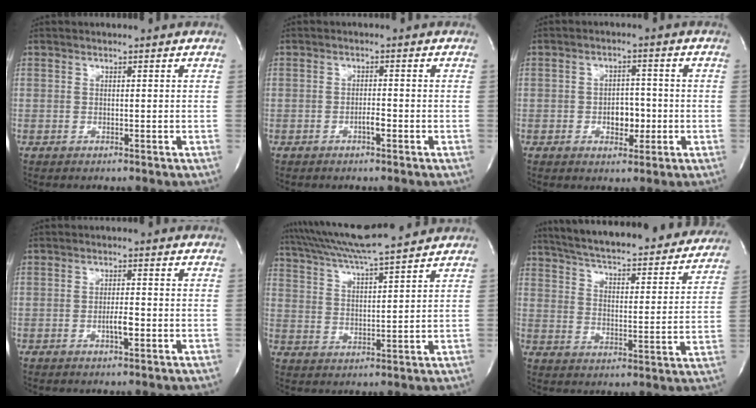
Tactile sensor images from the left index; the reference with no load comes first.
{"total": 1.5, "force": [-1.0, 0.2, 1.2], "torque": [-0.024, -0.002, -0.017]}
{"total": 4.1, "force": [-1.1, 2.5, 3.1], "torque": [-0.042, 0.002, -0.014]}
{"total": 2.5, "force": [-1.1, 0.4, 2.2], "torque": [-0.043, -0.004, -0.018]}
{"total": 13.7, "force": [12.3, -0.1, 6.0], "torque": [-0.123, 0.024, 0.199]}
{"total": 30.9, "force": [28.0, 5.9, 11.7], "torque": [-0.201, -0.045, 0.354]}